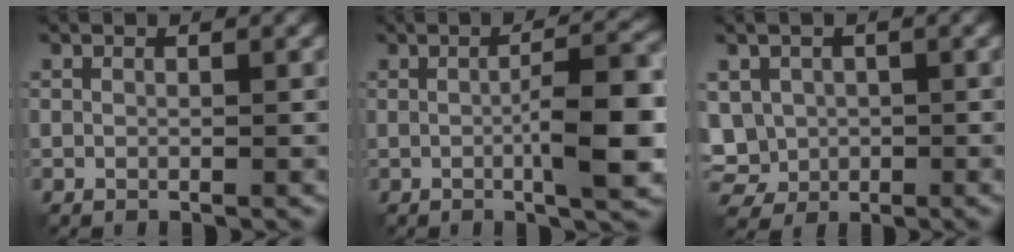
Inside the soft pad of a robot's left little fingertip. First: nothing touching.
{"total": 7.5, "force": [-0.7, 1.9, 7.2], "torque": [-0.105, 0.004, -0.014]}
{"total": 4.8, "force": [0.2, 4.1, 2.3], "torque": [-0.069, 0.005, 0.005]}